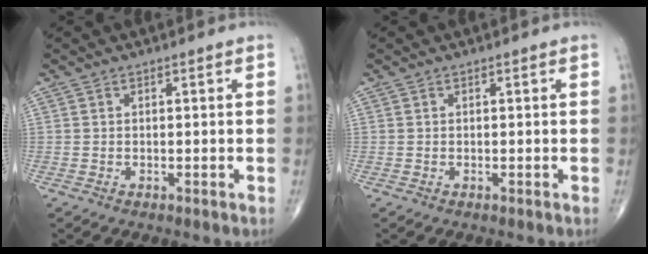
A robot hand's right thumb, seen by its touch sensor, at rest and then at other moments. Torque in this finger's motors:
{"motor_torque": [0.00, 0.00, 0.10, 0.10, 0.00]}